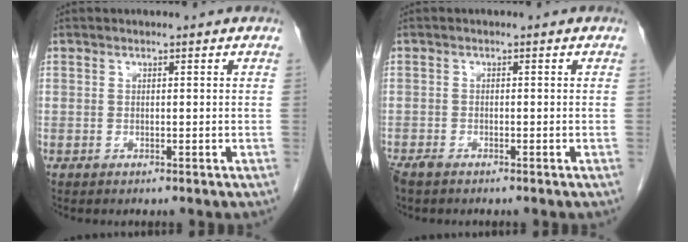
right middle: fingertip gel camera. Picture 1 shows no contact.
{"total": 2.4, "force": [-2.0, 0.8, 1.2], "torque": [-0.024, -0.007, -0.029]}